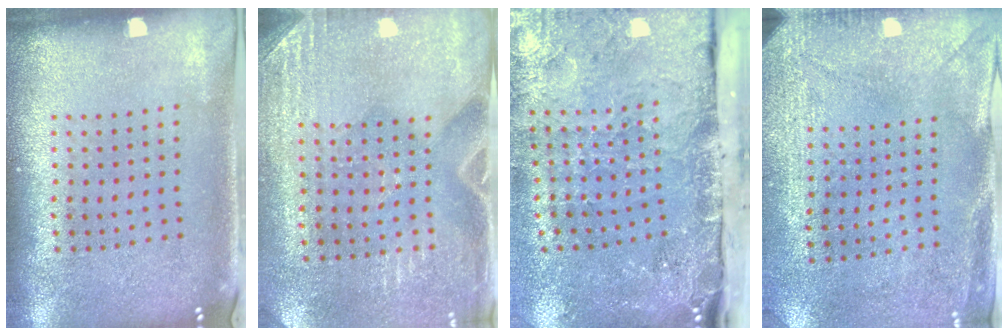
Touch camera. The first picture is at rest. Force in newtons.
{"total": 2.9, "press": 2.6, "slide": 1.1}
{"total": 4.8, "press": 3.7, "slide": 3.1}
{"total": 2.9, "press": 2.3, "slide": 1.8}